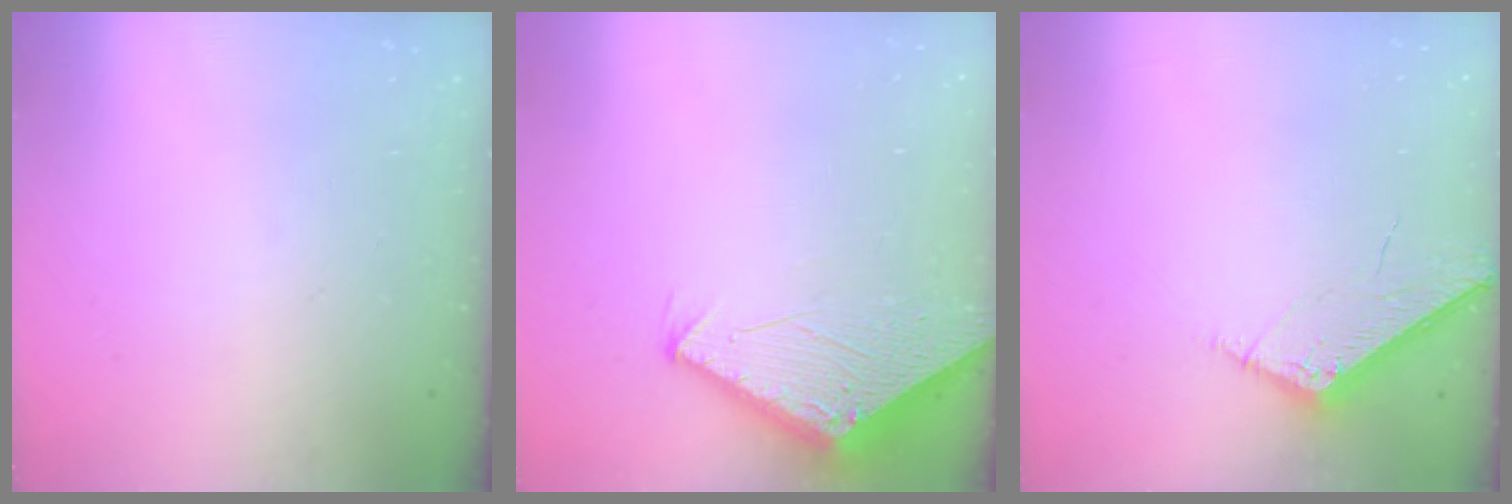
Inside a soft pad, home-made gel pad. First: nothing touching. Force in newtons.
{"total": 2.9, "press": 2.9, "slide": 0.2}
{"total": 5.2, "press": 5.2, "slide": 0.6}